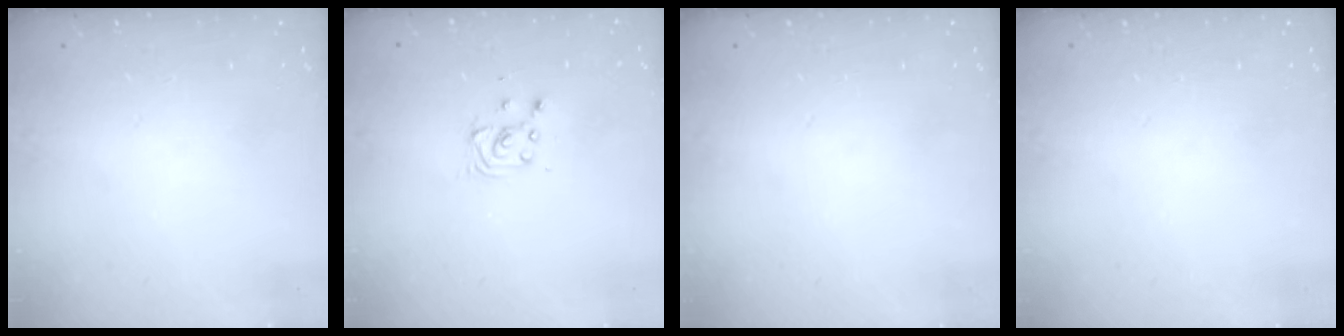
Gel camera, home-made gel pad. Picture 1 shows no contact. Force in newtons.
{"total": 3.3, "press": 3.3, "slide": 0.4}
{"total": 0.0}
{"total": 0.0}